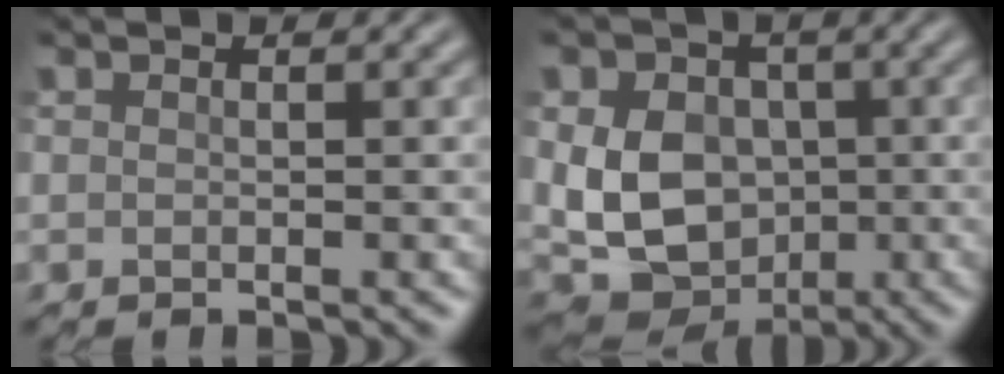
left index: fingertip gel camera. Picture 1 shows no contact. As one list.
[{"total": 10.5, "force": [-0.8, 8.4, 6.2], "torque": [-0.095, -0.015, -0.024]}]